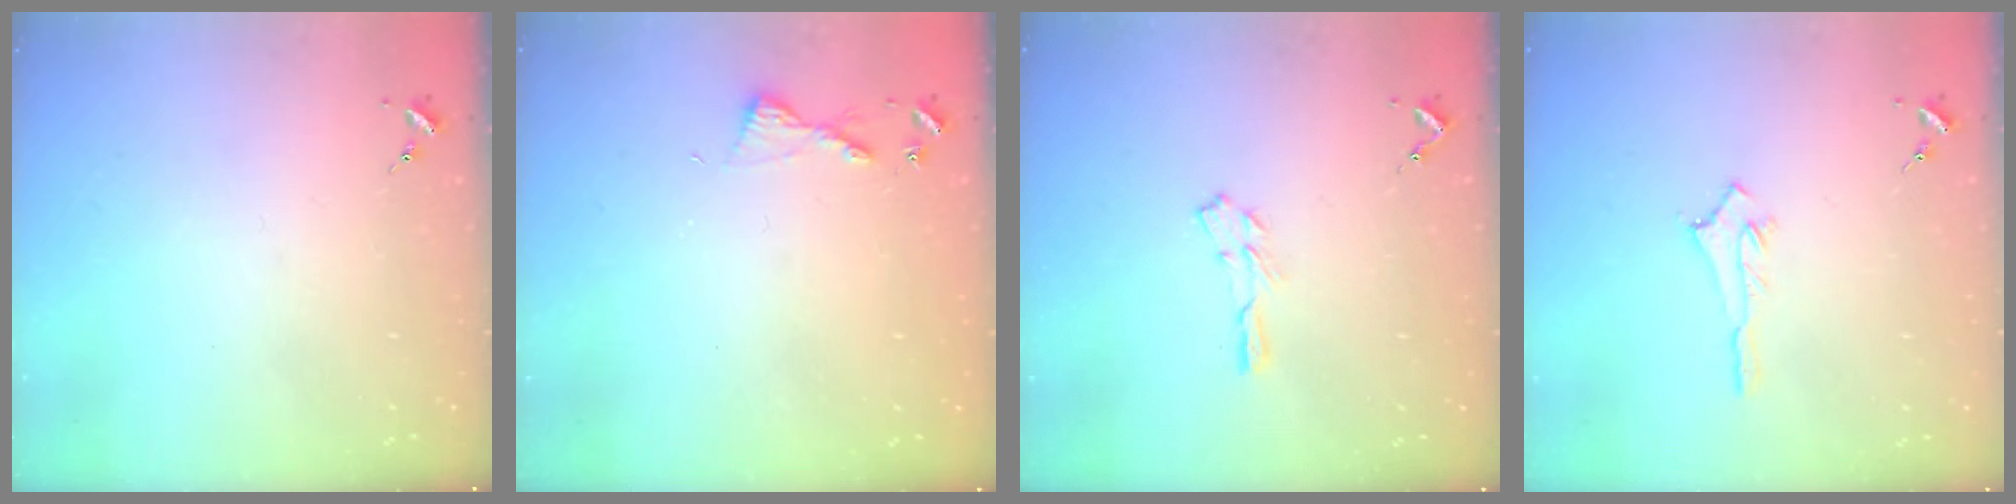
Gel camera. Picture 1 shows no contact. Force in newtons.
{"total": 5.7, "press": 5.7, "slide": 0.5}
{"total": 4.0, "press": 3.9, "slide": 0.4}
{"total": 2.8, "press": 2.7, "slide": 0.4}